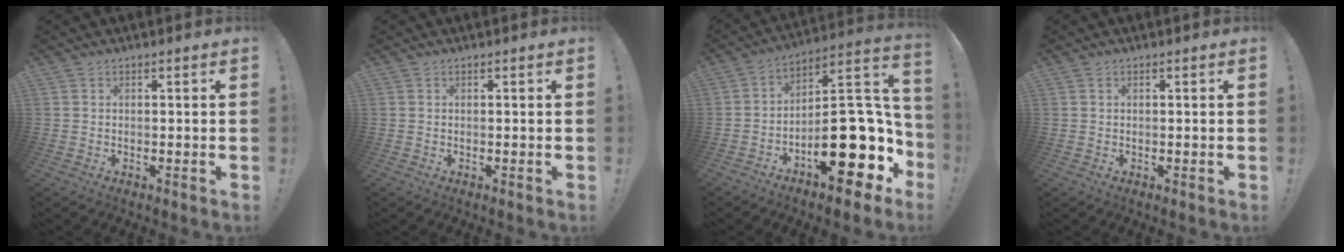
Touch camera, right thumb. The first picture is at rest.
{"total": 0.0}
{"total": 23.7, "force": [-7.6, 11.0, 19.5], "torque": [-0.263, 0.051, -0.103]}
{"total": 0.0}